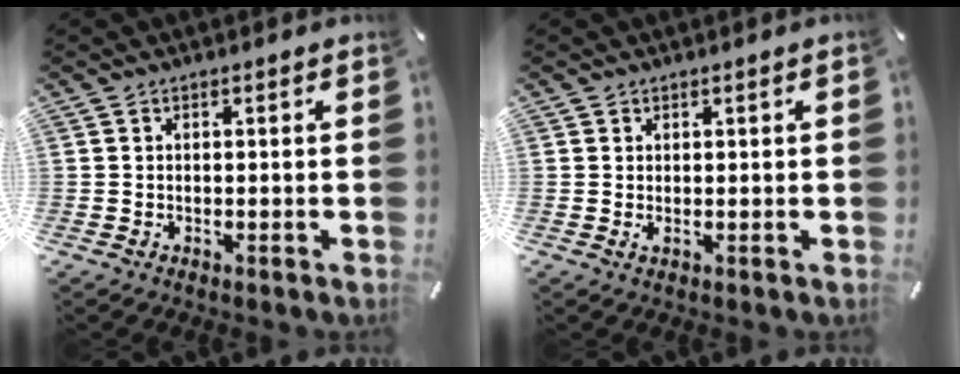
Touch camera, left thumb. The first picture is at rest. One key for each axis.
{"total": 0.8, "fx": 0.2, "fy": 0.3, "fz": 0.8, "tx": -0.014, "ty": -0.002, "tz": 0.003}